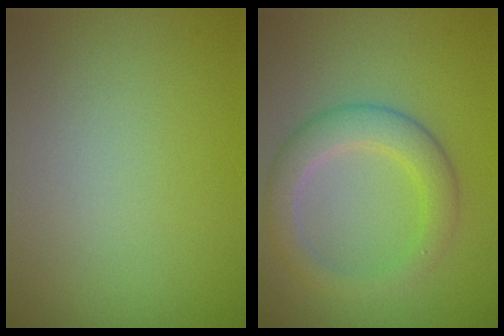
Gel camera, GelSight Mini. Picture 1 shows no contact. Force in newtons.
{"total": 3.7, "press": 3.7, "slide": 0.3}